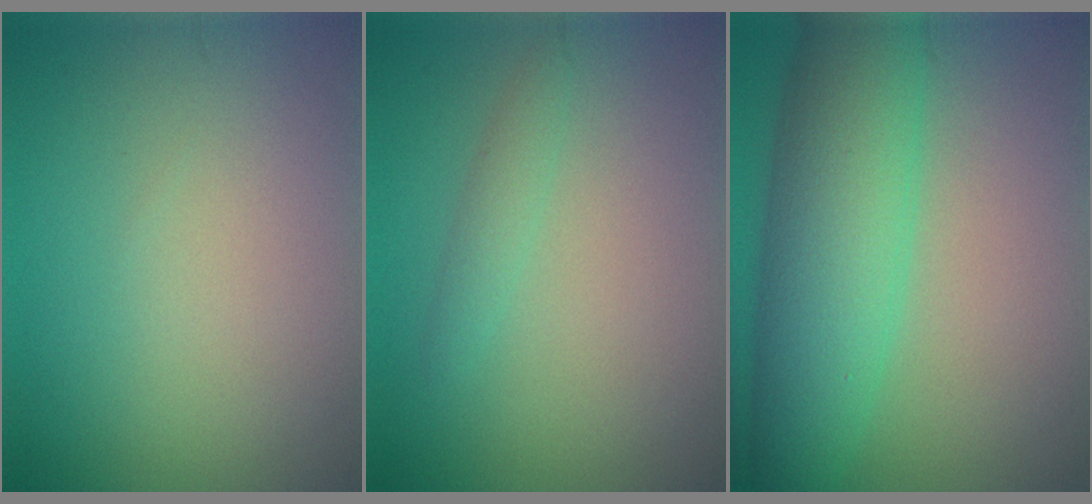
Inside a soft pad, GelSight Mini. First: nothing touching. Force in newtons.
{"total": 1.3, "press": 1.3, "slide": 0.1}
{"total": 8.6, "press": 8.6, "slide": 0.3}